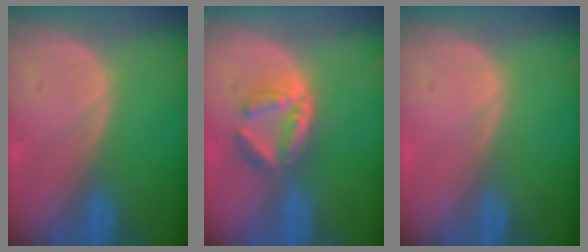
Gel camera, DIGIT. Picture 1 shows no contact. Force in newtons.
{"total": 5.1, "press": 5.0, "slide": 1.1}
{"total": 0.0}